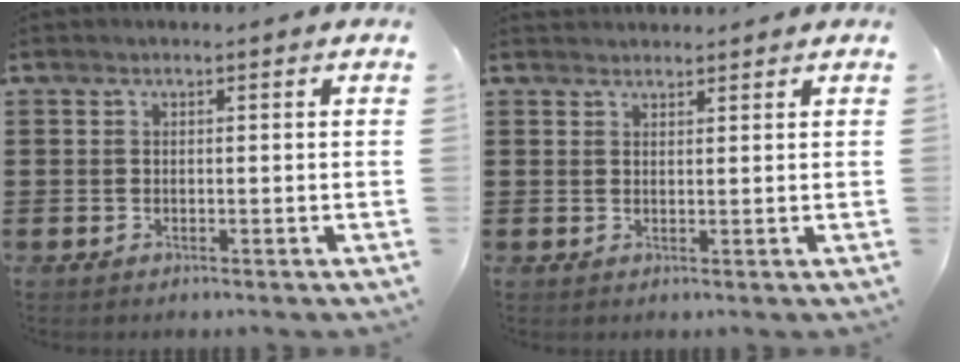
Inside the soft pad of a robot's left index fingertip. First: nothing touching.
{"total": 1.4, "force": [1.4, 0.3, -0.1], "torque": [-0.002, 0.002, 0.028]}